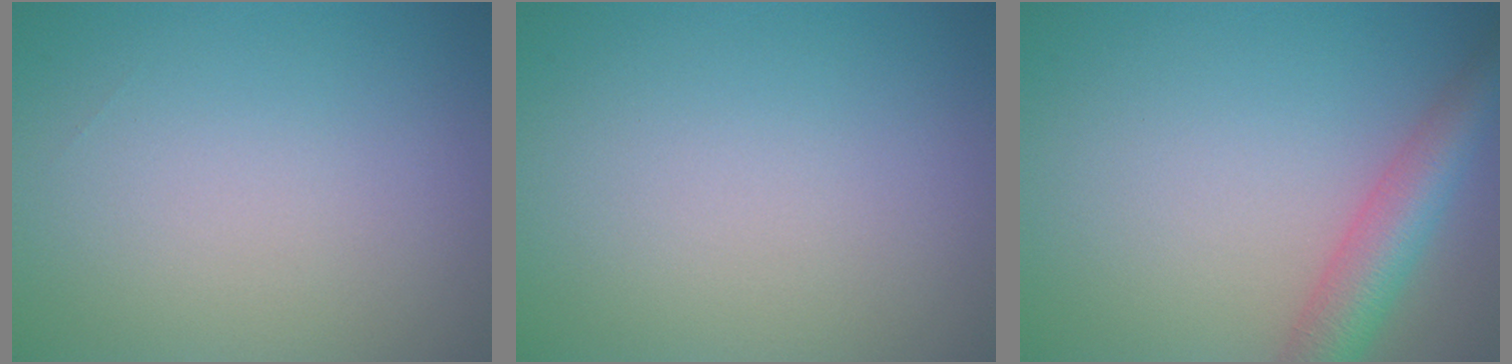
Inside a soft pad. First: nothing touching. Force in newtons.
{"total": 0.0}
{"total": 4.7, "press": 4.6, "slide": 0.2}